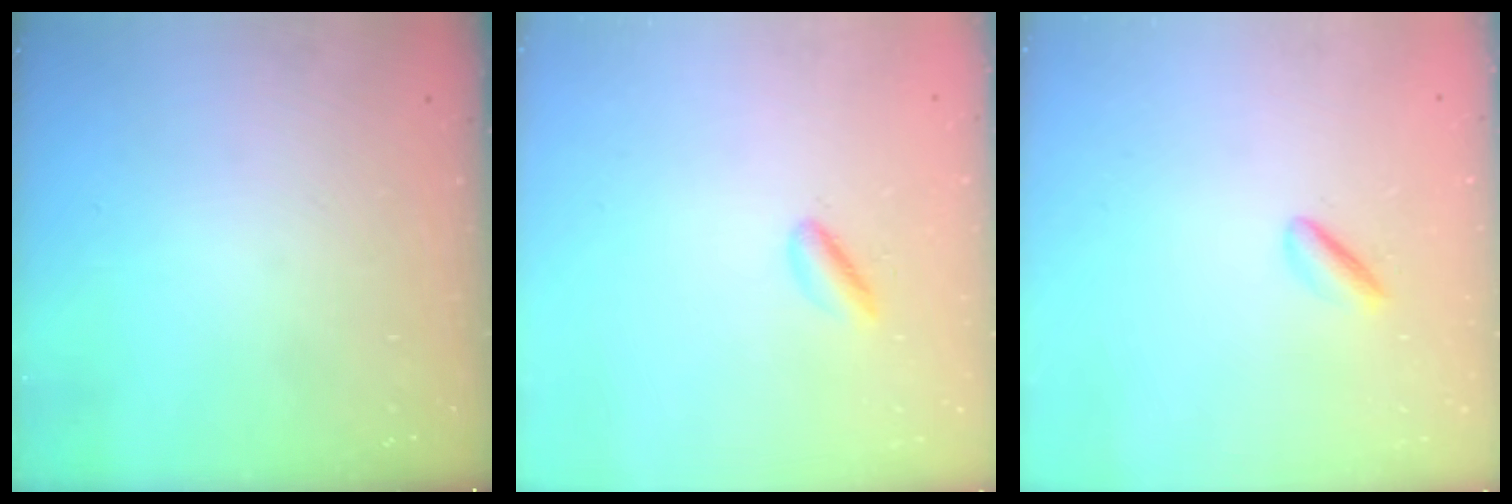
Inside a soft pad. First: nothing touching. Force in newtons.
{"total": 2.8, "press": 2.6, "slide": 1.1}
{"total": 1.8, "press": 1.7, "slide": 0.6}